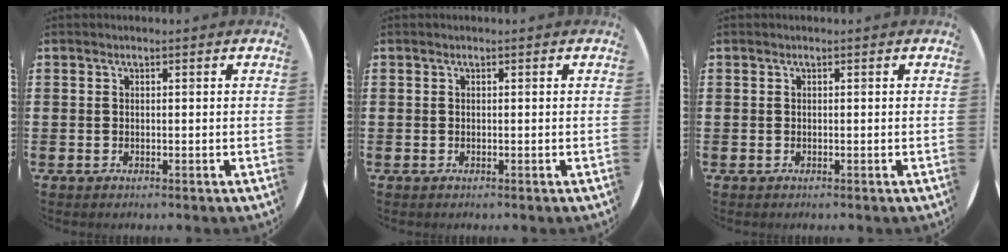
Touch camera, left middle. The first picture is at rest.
{"total": 0.0}
{"total": 0.0}